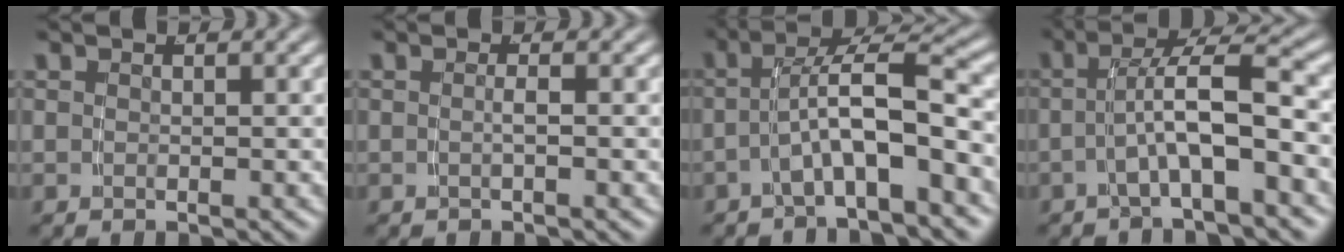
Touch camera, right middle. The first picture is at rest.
{"total": 1.0, "force": [-0.5, -0.4, 0.7], "torque": [-0.015, -0.002, -0.007]}
{"total": 4.9, "force": [-2.4, 1.0, 4.1], "torque": [-0.077, -0.001, -0.032]}
{"total": 4.7, "force": [-1.5, 0.9, 4.4], "torque": [-0.071, 0.008, -0.025]}